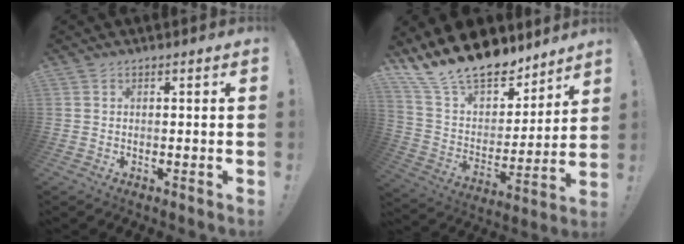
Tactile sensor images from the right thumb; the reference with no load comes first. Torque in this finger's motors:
{"motor_torque": [0.10, 0.63, 0.87, 0.88, 0.06]}